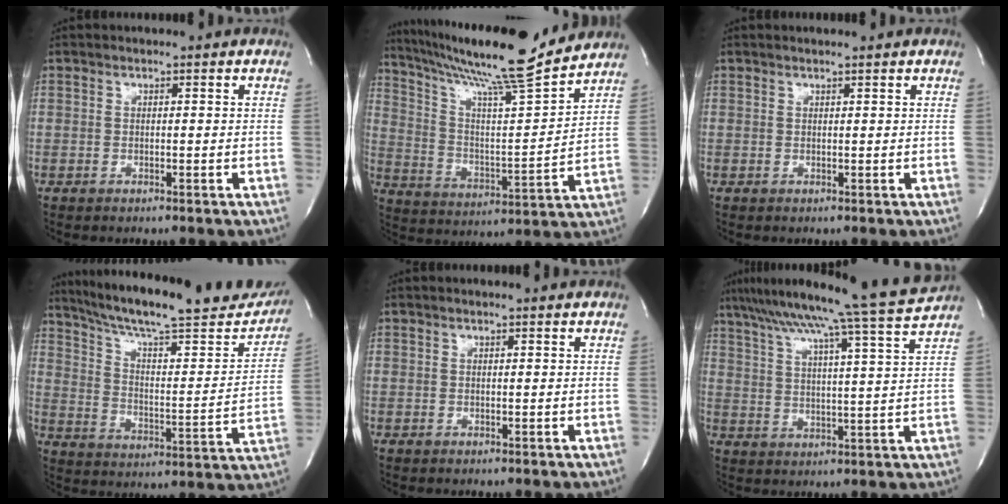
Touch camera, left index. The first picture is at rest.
{"total": 20.2, "force": [17.6, -0.3, 9.9], "torque": [-0.177, -0.011, 0.284]}
{"total": 1.4, "force": [1.2, -0.2, 0.6], "torque": [-0.011, 0.007, 0.023]}
{"total": 26.2, "force": [22.8, 3.8, 12.4], "torque": [-0.198, -0.024, 0.317]}
{"total": 1.6, "force": [1.5, -0.2, 0.6], "torque": [-0.013, 0.007, 0.019]}
{"total": 18.6, "force": [15.9, -2.8, 9.3], "torque": [-0.163, -0.026, 0.223]}